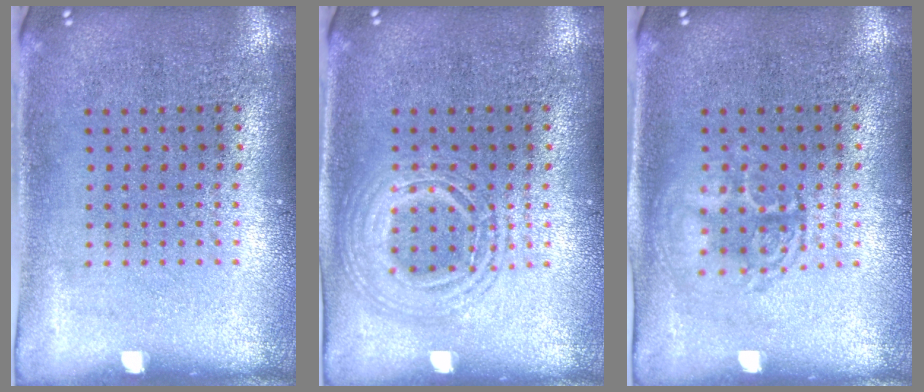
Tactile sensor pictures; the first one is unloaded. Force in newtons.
{"total": 2.5, "press": 2.5, "slide": 0.3}
{"total": 1.3, "press": 1.3, "slide": 0.2}